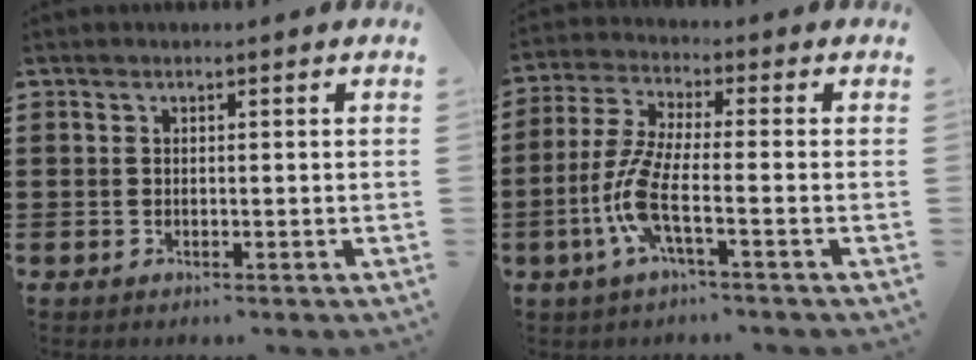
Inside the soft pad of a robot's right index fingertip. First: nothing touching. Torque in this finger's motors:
{"motor_torque": [1.47, 0.67, 0.40, 0.21]}